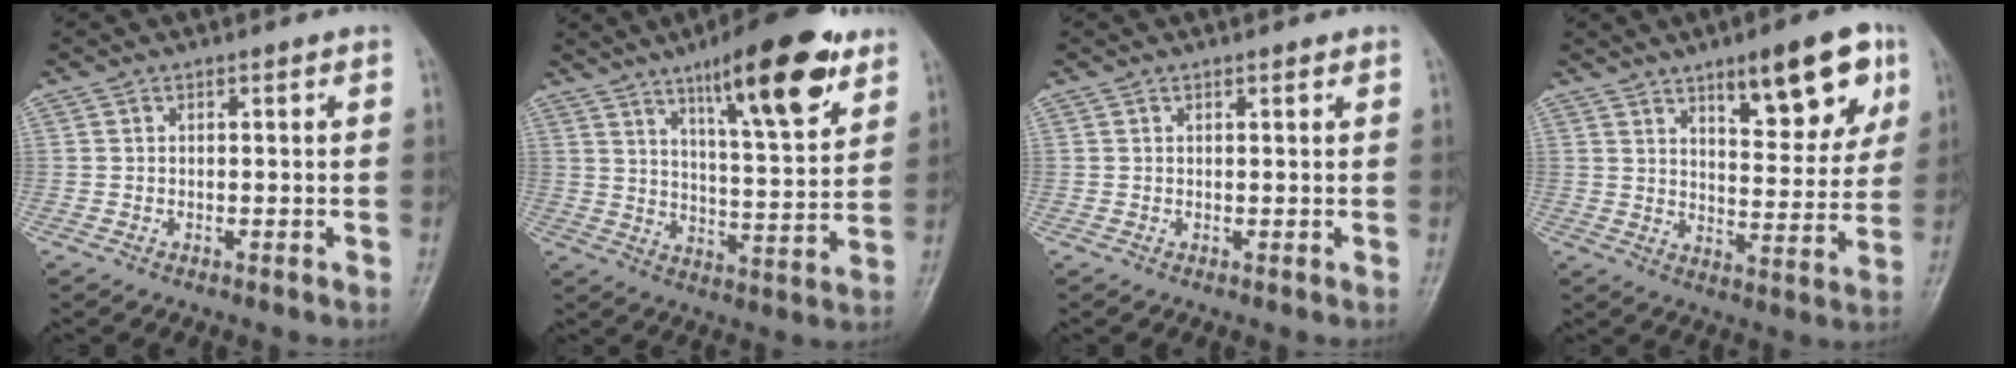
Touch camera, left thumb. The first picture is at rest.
{"total": 17.8, "force": [10.6, 4.4, 13.6], "torque": [-0.181, -0.051, 0.165]}
{"total": 0.7, "force": [0.5, 0.2, 0.4], "torque": [-0.007, -0.002, 0.006]}
{"total": 15.3, "force": [8.3, 5.4, 11.7], "torque": [-0.124, -0.037, 0.121]}